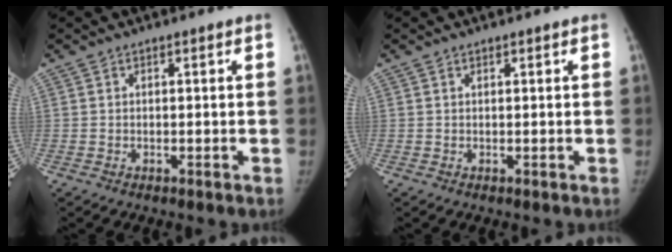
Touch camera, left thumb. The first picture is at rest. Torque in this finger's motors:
{"motor_torque": [0.02, 0.10, -0.45, 0.28, -0.01]}